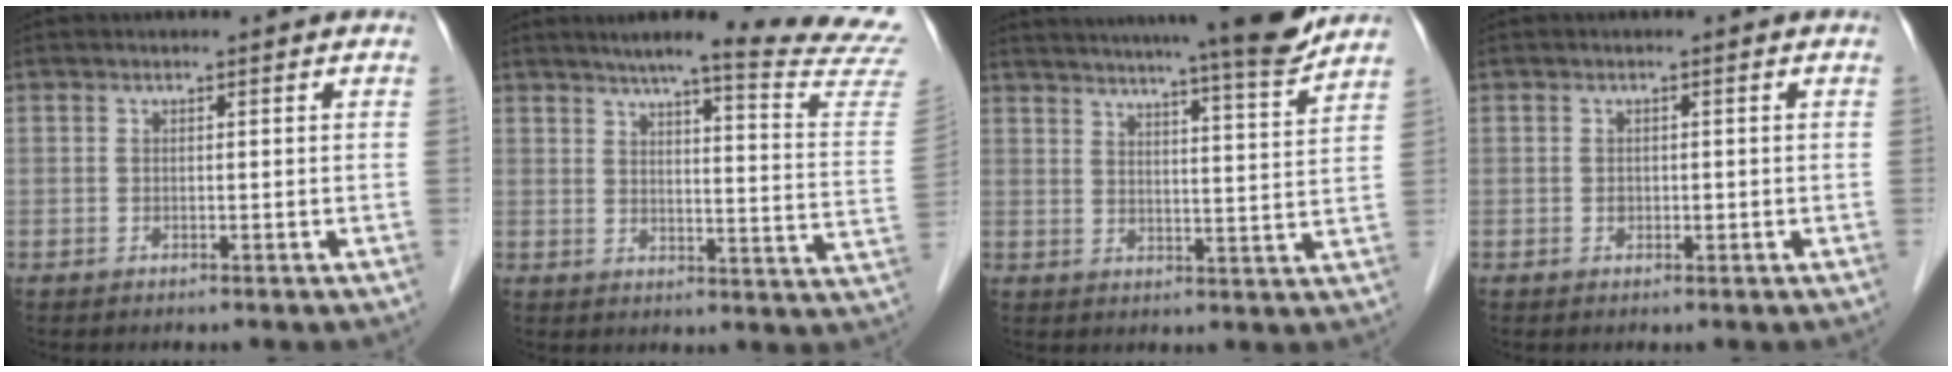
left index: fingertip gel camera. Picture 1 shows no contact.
{"total": 21.7, "force": [19.8, -1.0, 9.0], "torque": [-0.118, -0.096, 0.225]}
{"total": 17.6, "force": [15.6, -0.4, 8.1], "torque": [-0.127, -0.025, 0.205]}
{"total": 0.8, "force": [-0.1, 0.7, 0.4], "torque": [-0.007, 0.002, -0.002]}